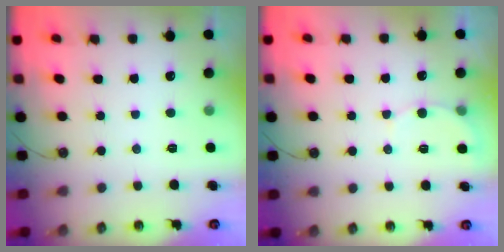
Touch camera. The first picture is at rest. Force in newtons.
{"total": 6.3, "press": 6.2, "slide": 0.5}